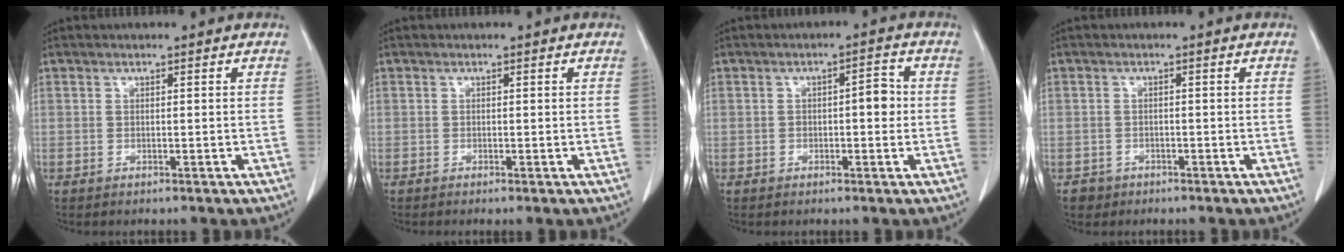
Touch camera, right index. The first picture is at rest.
{"total": 0.5, "force": [-0.3, 0.0, 0.4], "torque": [-0.008, -0.002, -0.005]}
{"total": 3.4, "force": [-0.2, 1.3, 3.1], "torque": [-0.042, 0.014, -0.004]}
{"total": 2.0, "force": [-1.1, 1.6, -0.3], "torque": [0.001, 0.008, -0.022]}